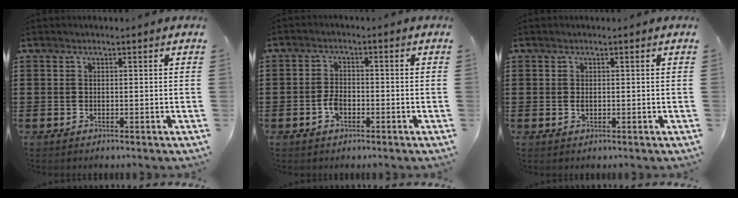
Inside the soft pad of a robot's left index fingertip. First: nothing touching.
{"total": 2.9, "force": [-1.1, 1.6, 2.2], "torque": [-0.056, -0.001, -0.025]}
{"total": 0.8, "force": [0.0, 0.3, 0.7], "torque": [-0.016, -0.002, 0.001]}